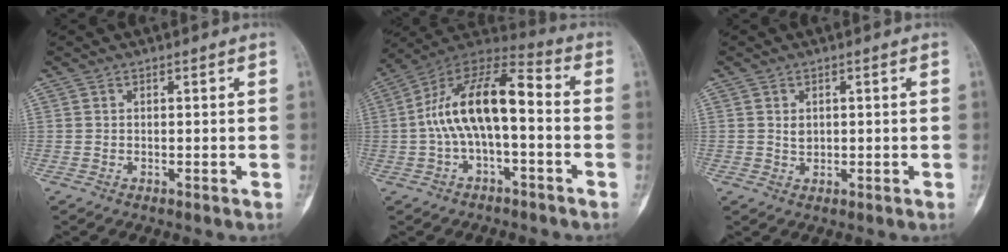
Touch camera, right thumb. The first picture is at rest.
{"total": 15.6, "force": [-1.1, 6.8, 14.0], "torque": [-0.255, 0.059, -0.028]}
{"total": 1.6, "force": [0.3, 1.4, 0.8], "torque": [-0.004, 0.000, 0.009]}